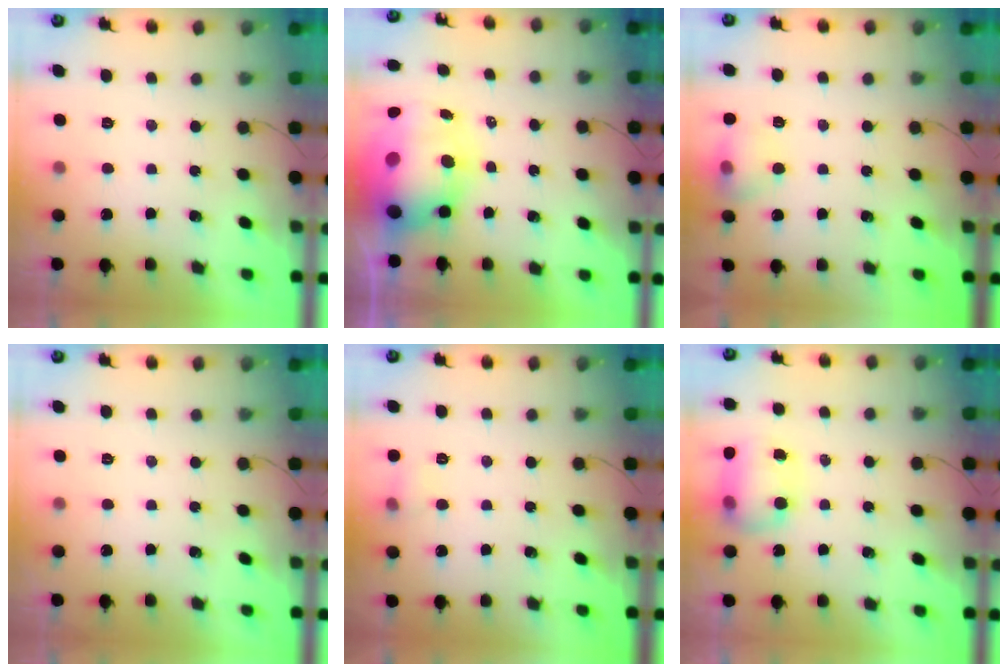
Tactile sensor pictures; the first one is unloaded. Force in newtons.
{"total": 17.8, "press": 17.2, "slide": 4.5}
{"total": 10.0, "press": 9.9, "slide": 1.3}
{"total": 0.0}
{"total": 5.1, "press": 4.9, "slide": 1.5}
{"total": 11.2, "press": 9.3, "slide": 6.2}